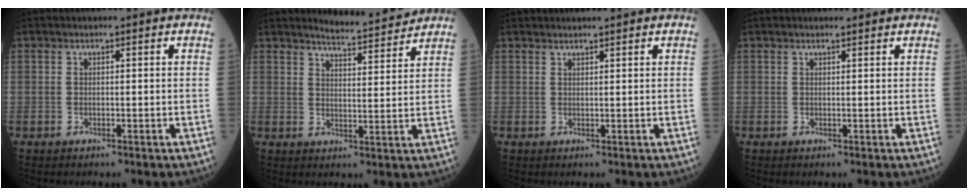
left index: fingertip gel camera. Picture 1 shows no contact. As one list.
[{"total": 6.8, "force": [6.7, 0.2, 1.3], "torque": [-0.032, -0.004, 0.094]}, {"total": 1.9, "force": [1.8, 0.2, 0.6], "torque": [-0.007, 0.014, 0.028]}, {"total": 1.6, "force": [1.5, 0.2, 0.5], "torque": [-0.008, 0.009, 0.018]}]